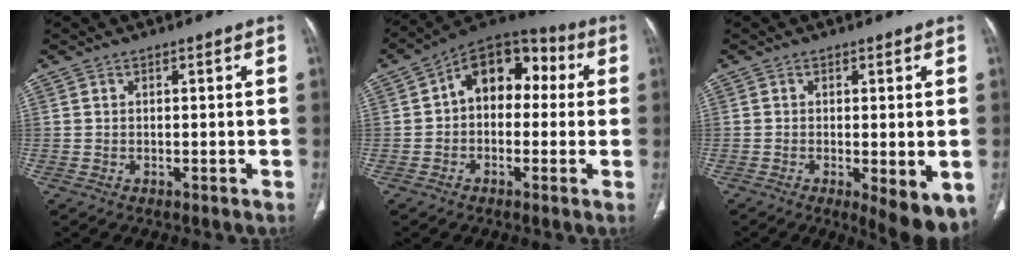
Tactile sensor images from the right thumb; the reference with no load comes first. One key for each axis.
{"total": 12.7, "fx": 1.5, "fy": 8.7, "fz": 9.1, "tx": -0.092, "ty": 0.041, "tz": 0.005}
{"total": 8.7, "fx": -2.9, "fy": 2.7, "fz": 7.8, "tx": -0.104, "ty": -0.021, "tz": -0.039}